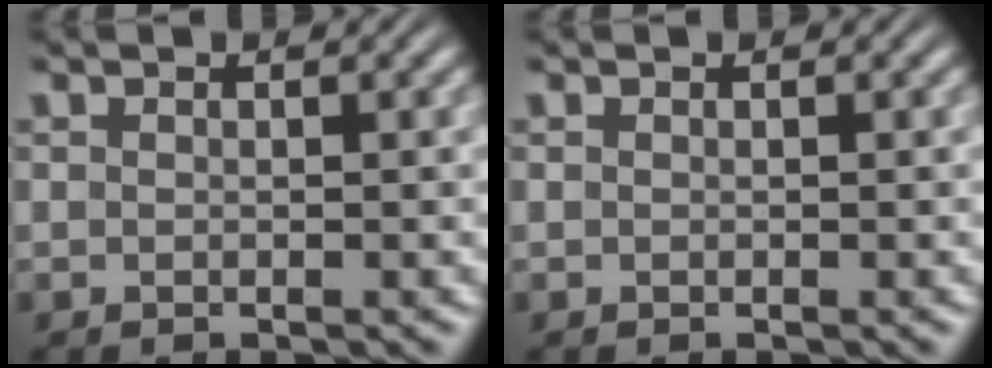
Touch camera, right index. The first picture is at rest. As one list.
[{"total": 0.0}]